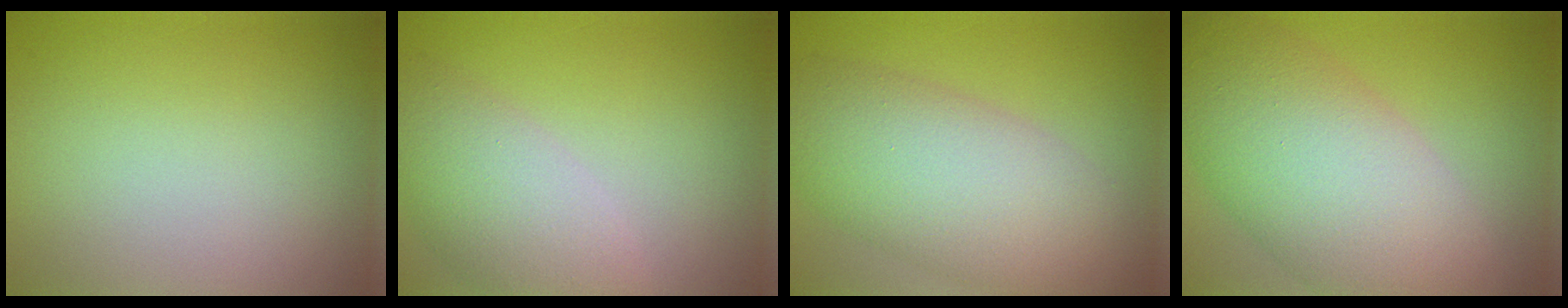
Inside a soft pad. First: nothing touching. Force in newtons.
{"total": 5.3, "press": 5.3, "slide": 0.5}
{"total": 8.7, "press": 8.7, "slide": 0.4}
{"total": 11.2, "press": 11.2, "slide": 0.3}